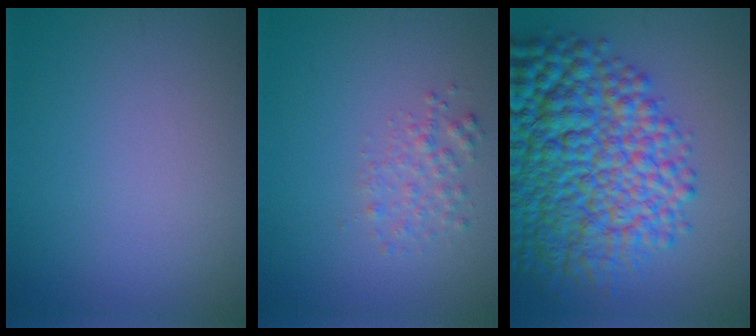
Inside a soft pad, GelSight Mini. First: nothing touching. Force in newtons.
{"total": 1.7, "press": 1.7, "slide": 0.1}
{"total": 13.0, "press": 13.0, "slide": 0.4}